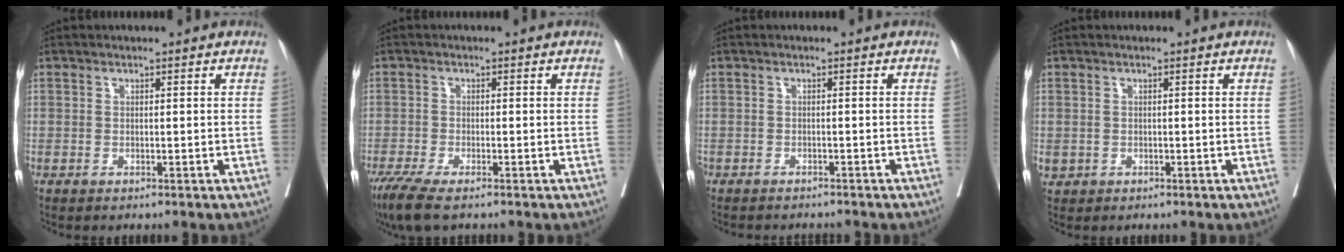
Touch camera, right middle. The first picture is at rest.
{"total": 5.8, "force": [-4.2, 1.1, 3.9], "torque": [-0.072, -0.016, -0.071]}
{"total": 5.2, "force": [-4.8, 1.5, 1.5], "torque": [-0.017, 0.000, -0.062]}
{"total": 1.3, "force": [-0.2, 1.2, 0.3], "torque": [-0.006, 0.003, 0.004]}